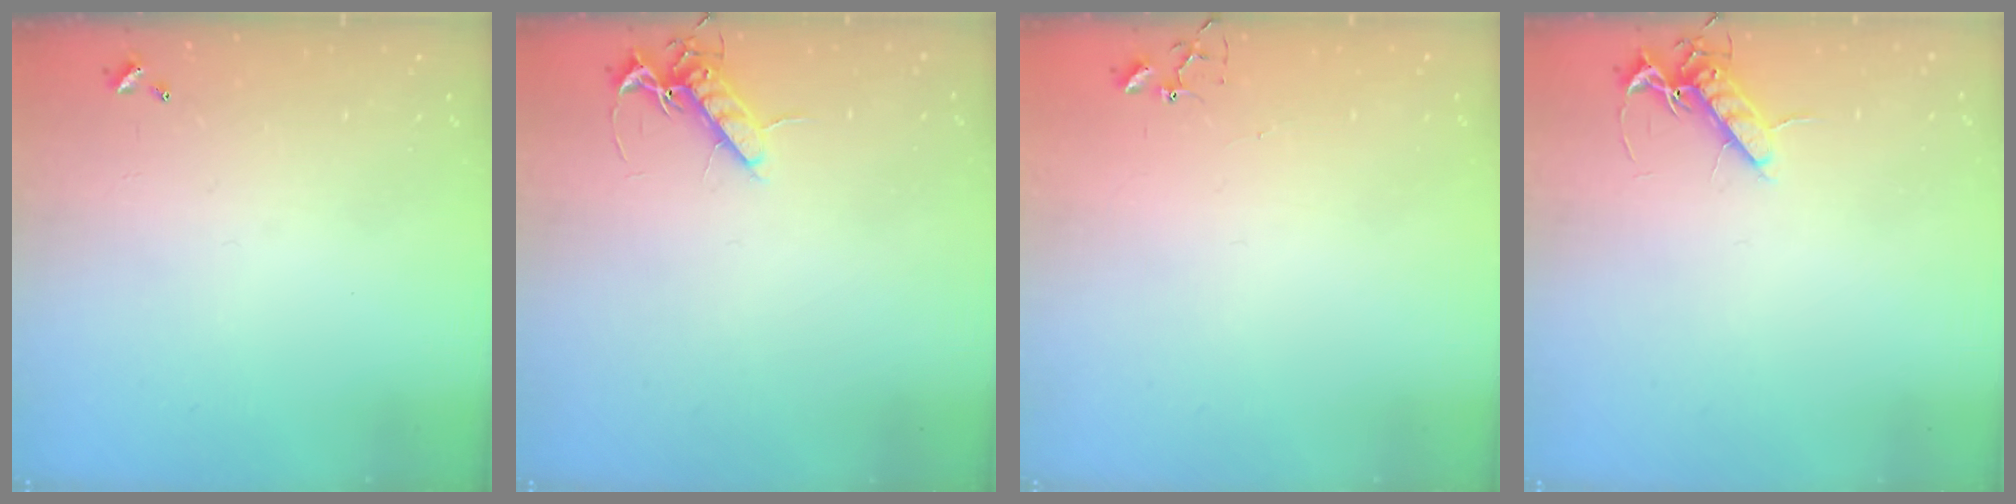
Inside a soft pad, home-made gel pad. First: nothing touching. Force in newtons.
{"total": 9.3, "press": 9.2, "slide": 1.3}
{"total": 3.9, "press": 3.8, "slide": 0.2}
{"total": 9.3, "press": 9.2, "slide": 1.3}